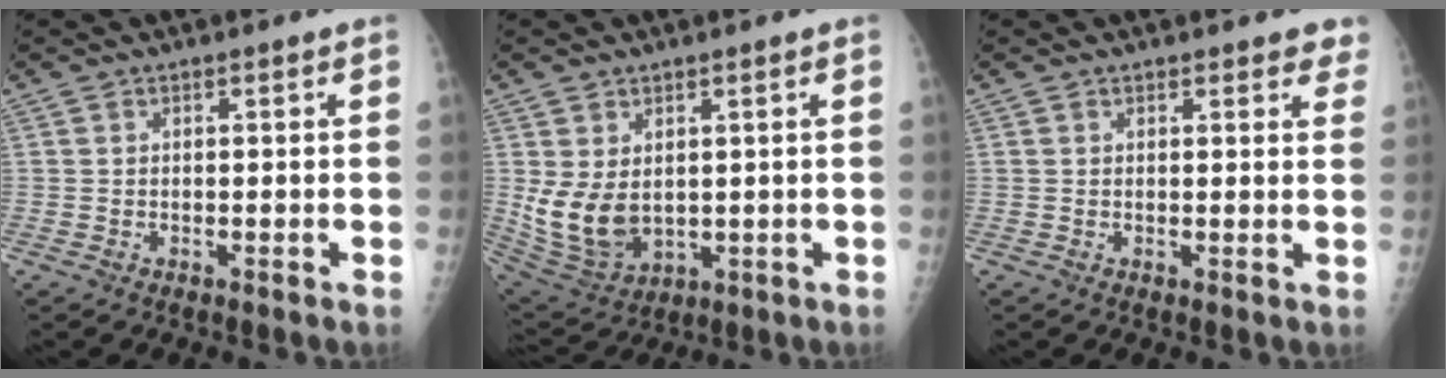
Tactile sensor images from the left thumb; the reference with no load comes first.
{"total": 9.2, "force": [1.1, 6.4, 6.5], "torque": [-0.112, -0.017, 0.047]}
{"total": 3.7, "force": [3.1, 1.4, 1.5], "torque": [0.017, -0.009, 0.026]}